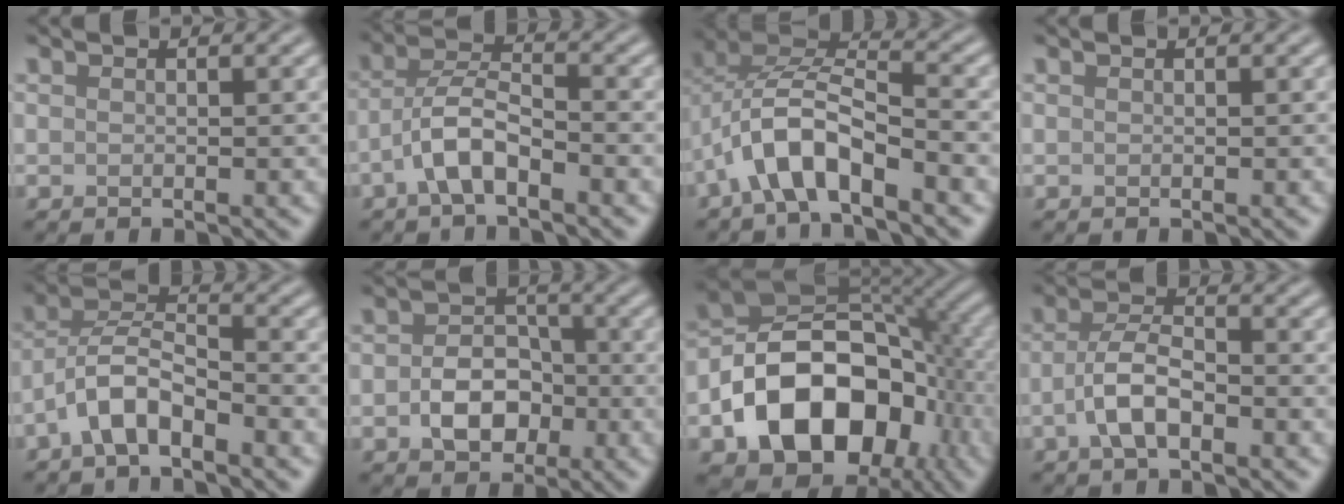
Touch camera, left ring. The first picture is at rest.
{"total": 4.3, "force": [-2.2, 1.5, 3.3], "torque": [-0.061, 0.015, -0.049]}
{"total": 7.0, "force": [-3.4, 2.8, 5.4], "torque": [-0.101, 0.014, -0.070]}
{"total": 0.0}
{"total": 4.5, "force": [-2.6, 1.7, 3.3], "torque": [-0.059, 0.018, -0.057]}
{"total": 4.6, "force": [-1.2, 3.4, 2.9], "torque": [-0.043, 0.003, -0.023]}
{"total": 14.3, "force": [-5.0, 9.7, 9.2], "torque": [-0.147, 0.001, -0.097]}
{"total": 4.2, "force": [-1.5, 1.8, 3.4], "torque": [-0.065, 0.010, -0.038]}